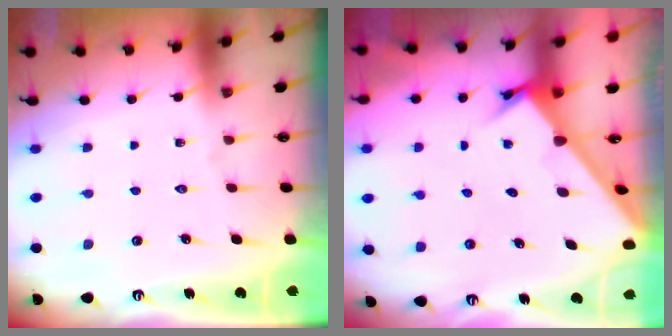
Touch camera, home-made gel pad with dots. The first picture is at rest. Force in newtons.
{"total": 2.3, "press": 2.3, "slide": 0.3}